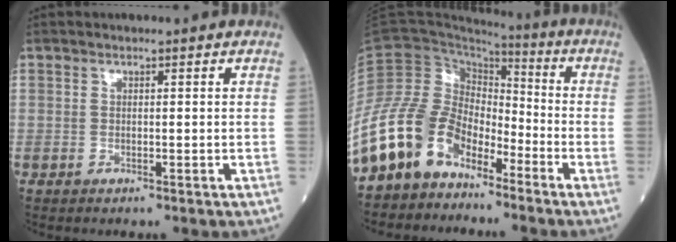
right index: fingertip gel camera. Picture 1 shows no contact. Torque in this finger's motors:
{"motor_torque": [0.94, -0.56, 0.84, 0.14]}